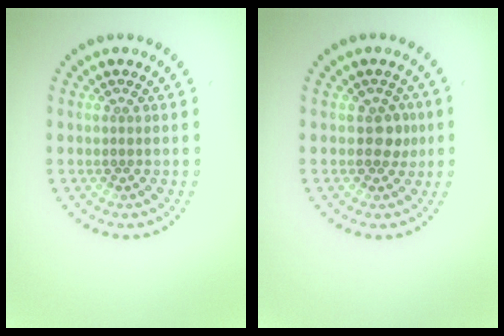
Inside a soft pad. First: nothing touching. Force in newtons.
{"total": 1.7, "press": 1.6, "slide": 0.7}